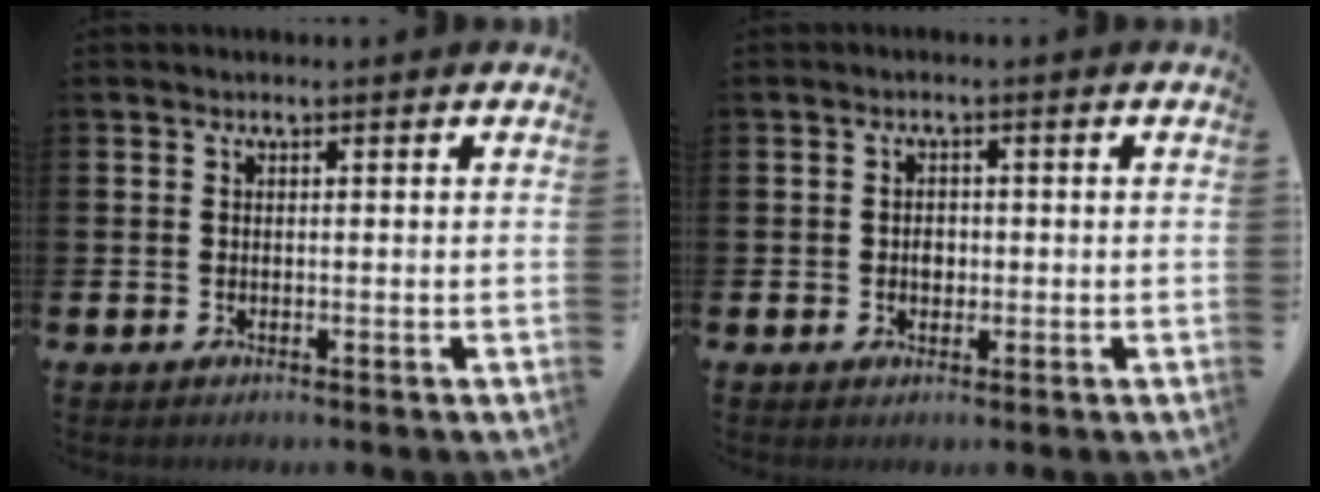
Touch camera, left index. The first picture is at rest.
{"total": 1.7, "force": [-0.1, 1.4, 1.0], "torque": [0.000, -0.001, -0.009]}